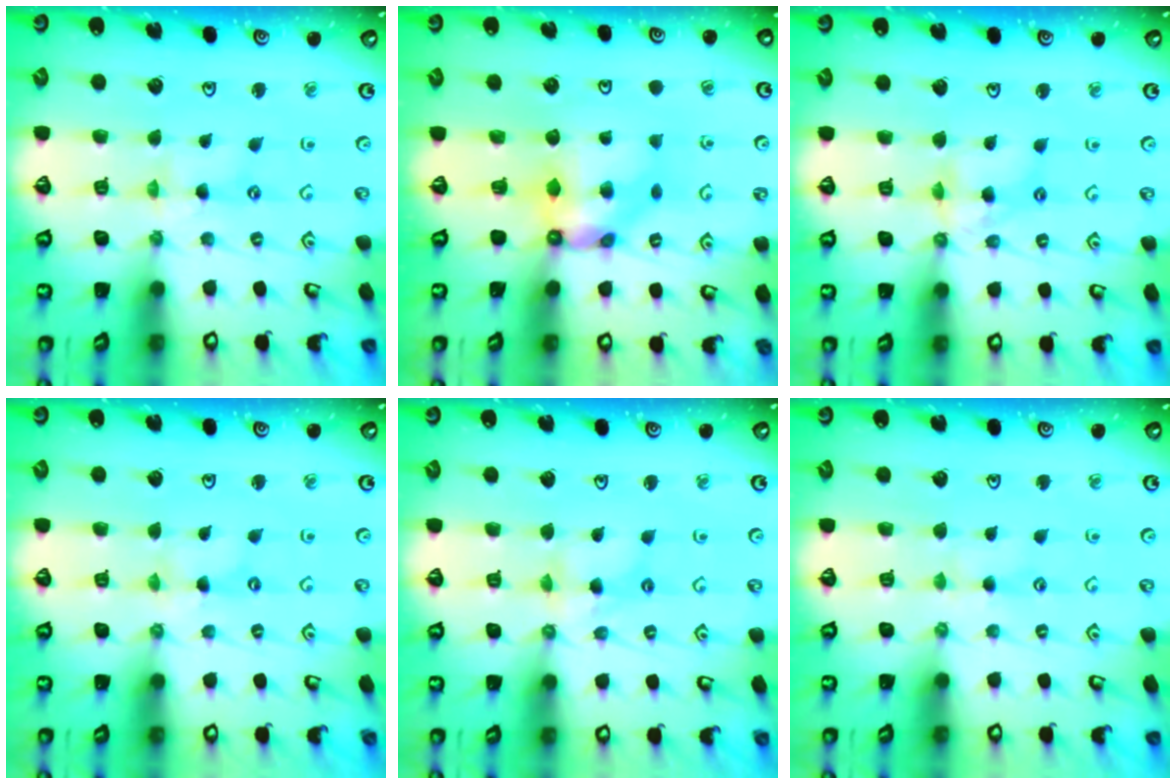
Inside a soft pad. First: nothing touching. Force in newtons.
{"total": 6.8, "press": 6.8, "slide": 0.4}
{"total": 8.6, "press": 8.6, "slide": 0.6}
{"total": 0.0}
{"total": 5.0, "press": 5.0, "slide": 0.4}
{"total": 2.8, "press": 2.7, "slide": 0.4}